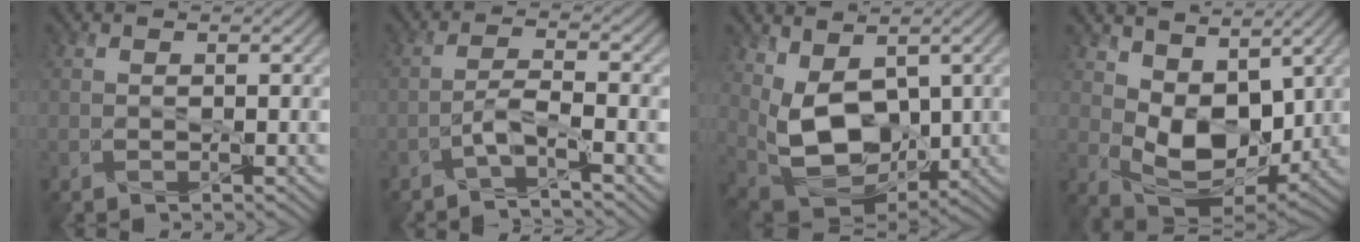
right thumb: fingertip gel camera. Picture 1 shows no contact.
{"total": 2.8, "force": [-2.0, -0.9, 1.7], "torque": [-0.033, 0.013, -0.042]}
{"total": 10.5, "force": [1.8, 6.1, 8.4], "torque": [-0.191, -0.017, 0.042]}
{"total": 9.1, "force": [2.7, 5.4, 6.7], "torque": [-0.145, -0.017, 0.056]}